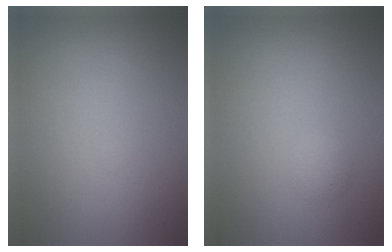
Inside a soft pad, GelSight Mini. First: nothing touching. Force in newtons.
{"total": 0.9, "press": 0.9, "slide": 0.0}